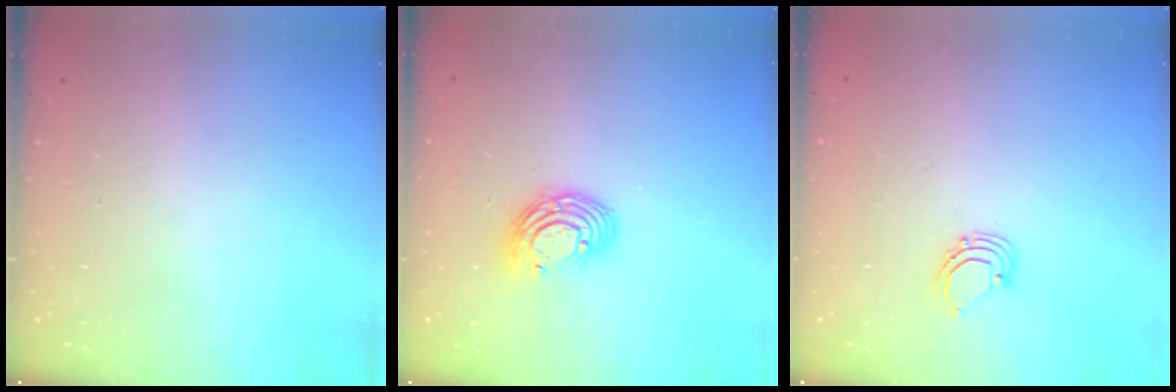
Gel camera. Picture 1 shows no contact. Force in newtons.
{"total": 10.3, "press": 10.3, "slide": 1.0}
{"total": 2.9, "press": 2.9, "slide": 0.2}